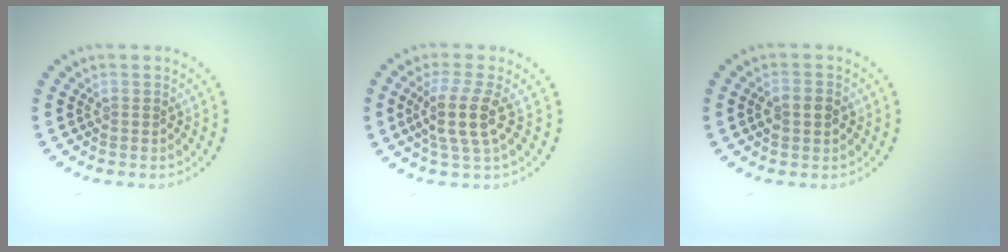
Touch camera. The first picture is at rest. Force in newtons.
{"total": 3.8, "press": 3.0, "slide": 2.3}
{"total": 2.5, "press": 2.5, "slide": 0.2}